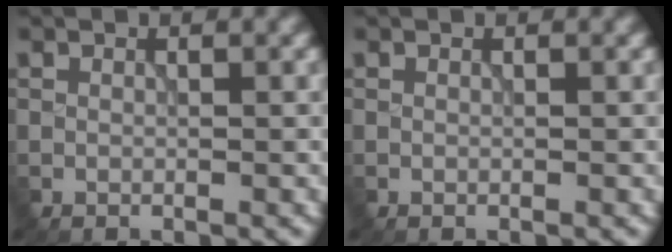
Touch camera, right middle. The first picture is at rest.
{"total": 0.0}